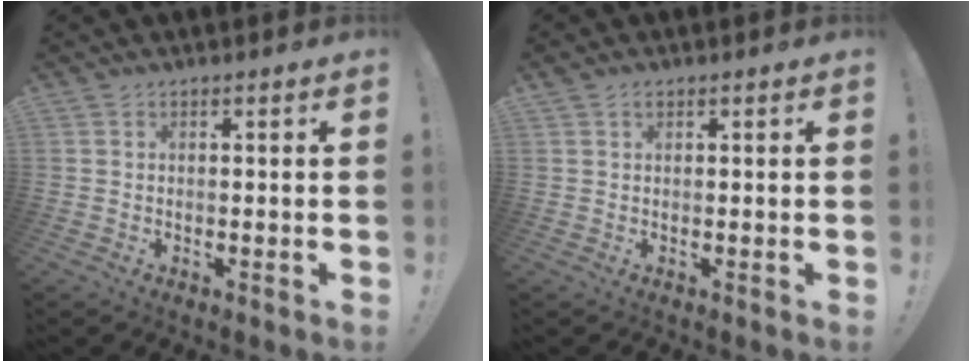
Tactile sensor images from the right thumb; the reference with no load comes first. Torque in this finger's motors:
{"motor_torque": [-0.11, 0.01, 0.22, -0.11, -0.02]}